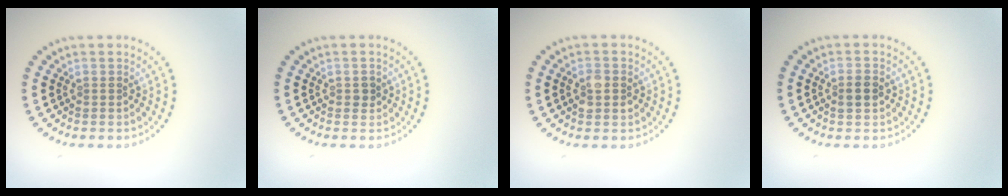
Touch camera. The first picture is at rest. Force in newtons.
{"total": 1.0, "press": 0.9, "slide": 0.1}
{"total": 2.4, "press": 2.4, "slide": 0.1}
{"total": 1.7, "press": 1.7, "slide": 0.1}